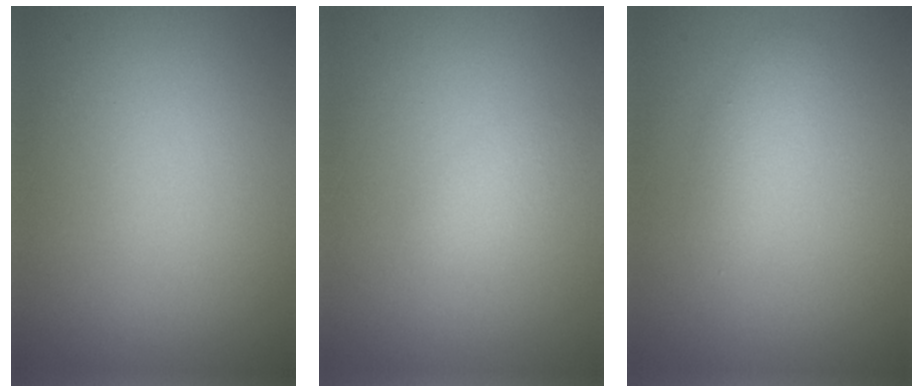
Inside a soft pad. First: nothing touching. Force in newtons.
{"total": 1.3, "press": 1.3, "slide": 0.1}
{"total": 2.0, "press": 2.0, "slide": 0.1}